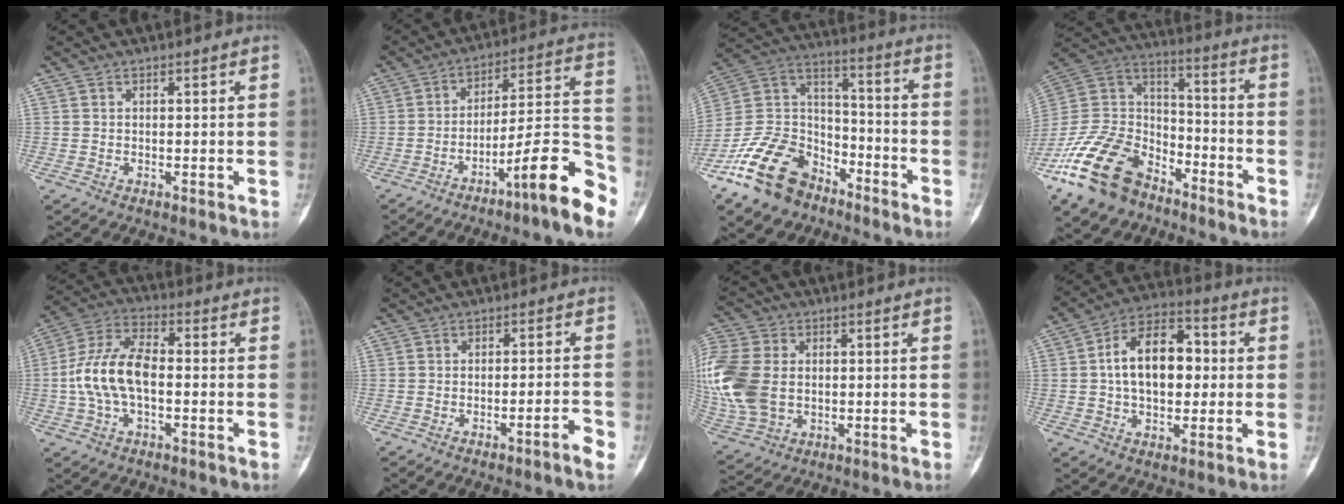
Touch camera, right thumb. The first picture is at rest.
{"total": 15.4, "force": [-8.9, 1.9, 12.4], "torque": [-0.178, 0.080, -0.140]}
{"total": 17.9, "force": [-11.7, 11.0, 7.9], "torque": [-0.128, 0.091, -0.216]}
{"total": 21.0, "force": [-13.7, 12.1, 10.2], "torque": [-0.186, 0.083, -0.250]}
{"total": 12.1, "force": [-1.0, 6.5, 10.1], "torque": [-0.206, 0.034, -0.024]}
{"total": 3.5, "force": [-2.1, 0.0, 2.8], "torque": [-0.049, 0.018, -0.030]}
{"total": 18.8, "force": [0.9, 13.8, 12.7], "torque": [-0.319, 0.003, 0.030]}
{"total": 14.4, "force": [1.0, 8.9, 11.3], "torque": [-0.156, 0.025, 0.007]}